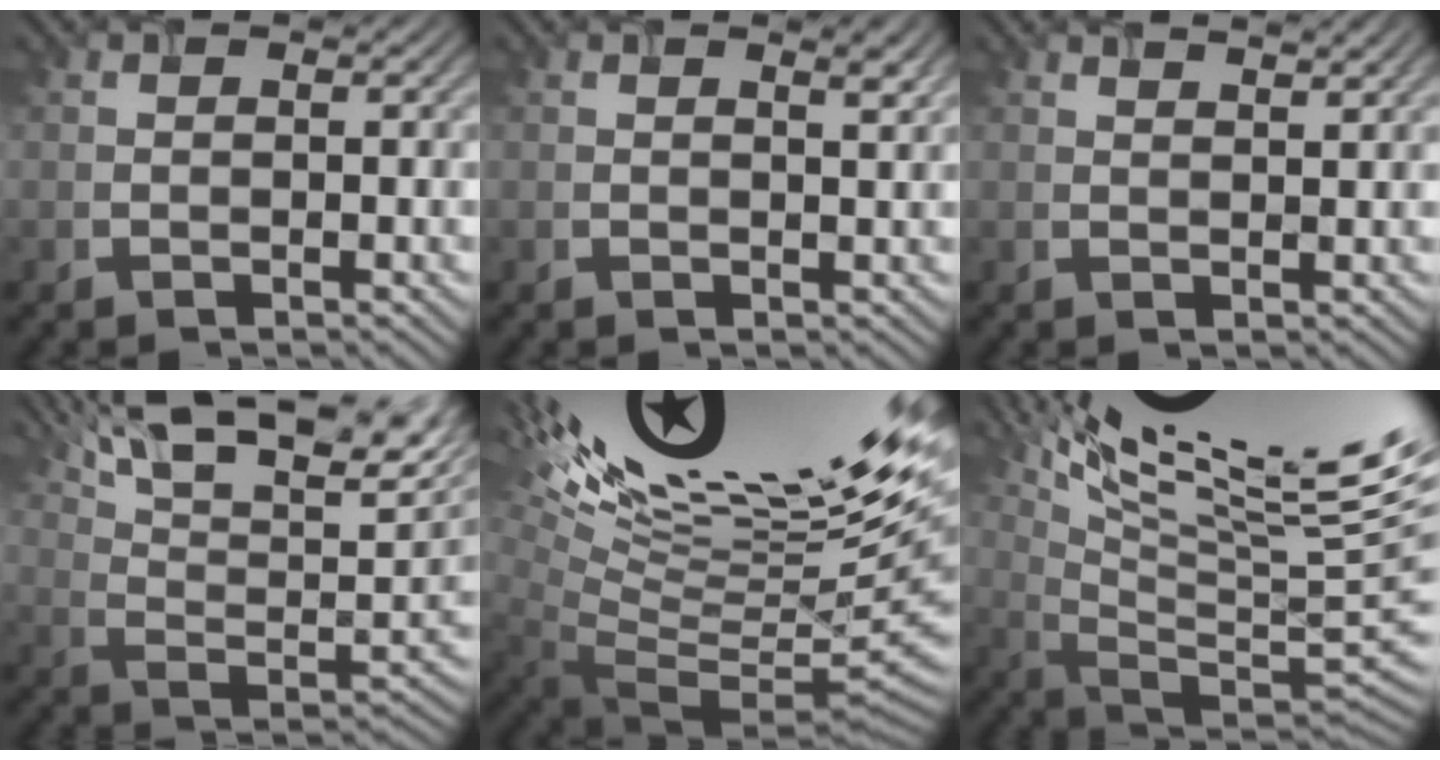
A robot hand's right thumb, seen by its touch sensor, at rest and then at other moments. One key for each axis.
{"total": 1.8, "fx": 1.2, "fy": 0.3, "fz": 1.3, "tx": -0.022, "ty": -0.001, "tz": 0.020}
{"total": 2.2, "fx": 1.9, "fy": 0.1, "fz": 1.0, "tx": -0.011, "ty": 0.003, "tz": 0.031}
{"total": 19.0, "fx": 11.6, "fy": 6.9, "fz": 13.3, "tx": -0.246, "ty": 0.036, "tz": 0.176}
{"total": 17.2, "fx": 8.1, "fy": 4.6, "fz": 14.5, "tx": -0.180, "ty": 0.025, "tz": 0.150}
{"total": 17.9, "fx": 11.4, "fy": 3.2, "fz": 13.4, "tx": -0.219, "ty": 0.004, "tz": 0.185}